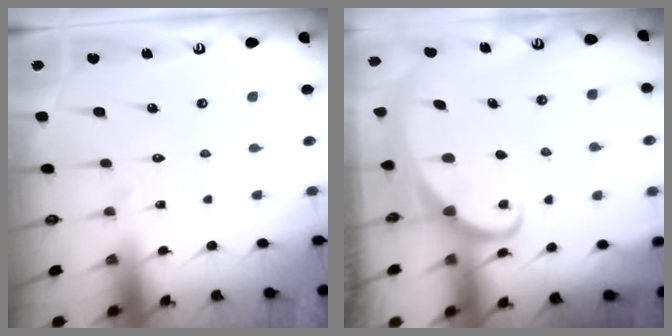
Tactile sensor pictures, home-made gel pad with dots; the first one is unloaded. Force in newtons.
{"total": 1.9, "press": 1.9, "slide": 0.2}